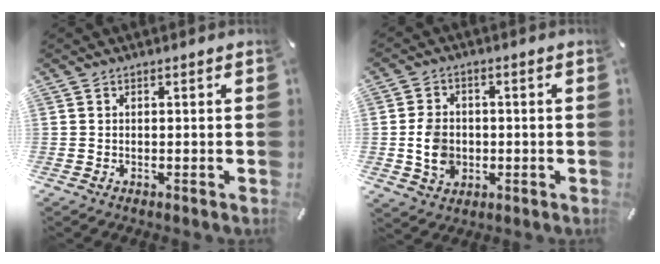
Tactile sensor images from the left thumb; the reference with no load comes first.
{"total": 8.0, "force": [-1.1, 6.6, 4.3], "torque": [-0.090, 0.005, -0.021]}